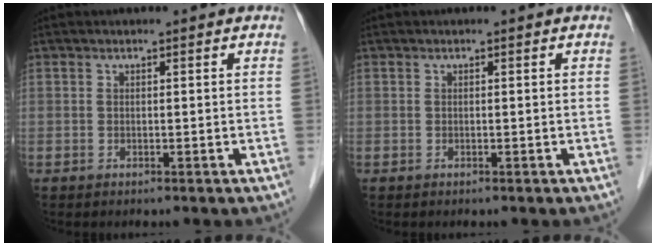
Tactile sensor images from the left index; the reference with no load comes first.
{"total": 0.0}